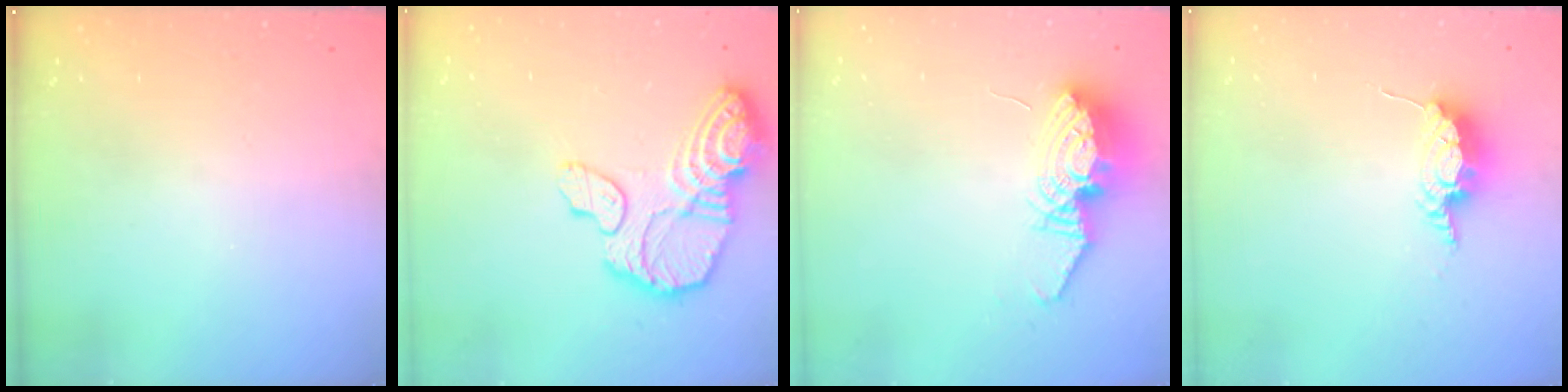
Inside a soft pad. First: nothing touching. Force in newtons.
{"total": 19.1, "press": 19.0, "slide": 1.7}
{"total": 10.3, "press": 10.3, "slide": 0.9}
{"total": 7.6, "press": 7.6, "slide": 0.2}